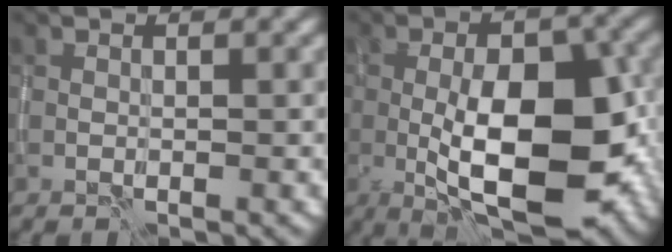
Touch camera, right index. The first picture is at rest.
{"total": 11.8, "force": [-2.6, 4.5, 10.5], "torque": [-0.171, 0.000, -0.041]}